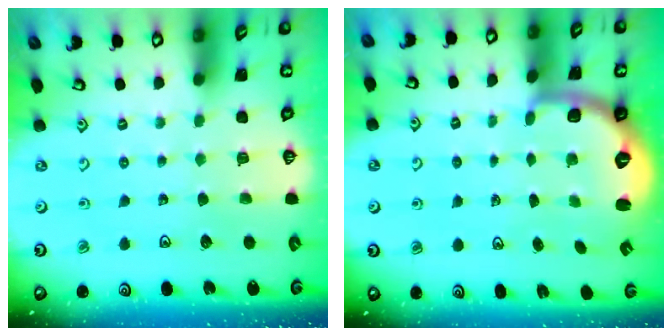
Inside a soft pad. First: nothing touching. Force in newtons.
{"total": 2.5, "press": 2.0, "slide": 1.6}